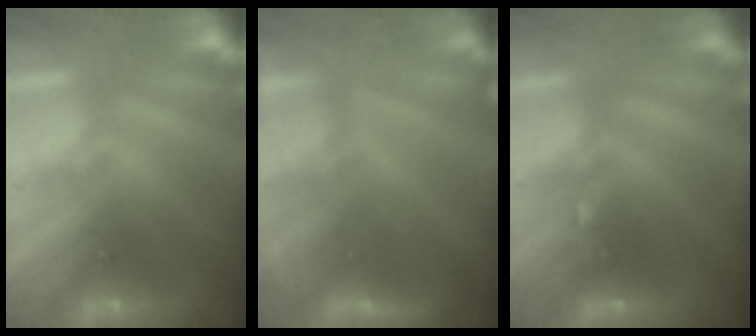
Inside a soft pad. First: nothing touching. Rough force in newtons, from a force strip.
{"total": 8.6}
{"total": 2.4}